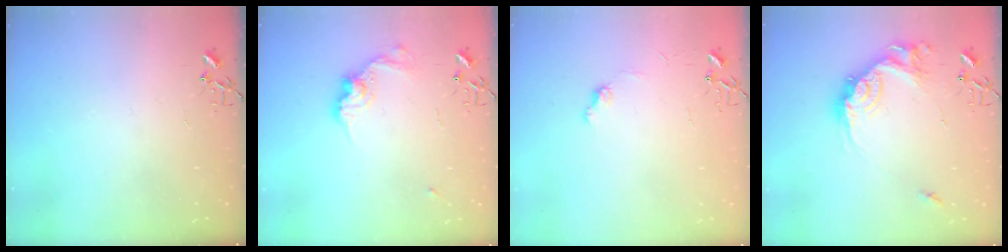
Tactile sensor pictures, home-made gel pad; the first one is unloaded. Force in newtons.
{"total": 11.8, "press": 11.8, "slide": 0.6}
{"total": 5.8, "press": 5.7, "slide": 0.6}
{"total": 16.6, "press": 16.6, "slide": 0.9}